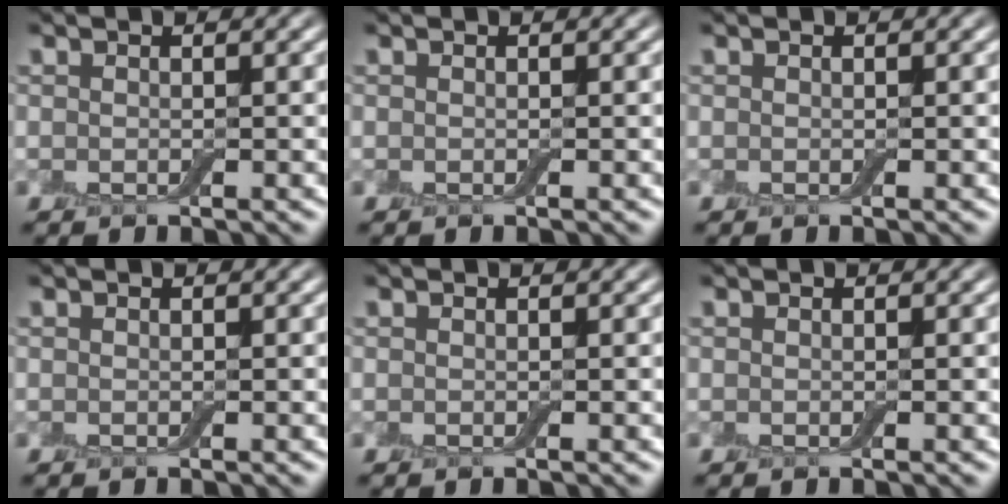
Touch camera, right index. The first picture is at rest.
{"total": 0.0}
{"total": 0.0}
{"total": 0.0}
{"total": 0.0}
{"total": 0.0}